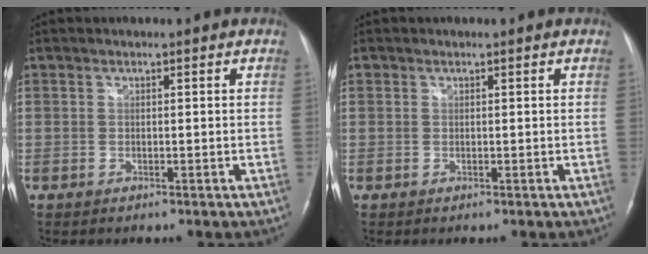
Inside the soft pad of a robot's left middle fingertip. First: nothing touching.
{"total": 0.0}